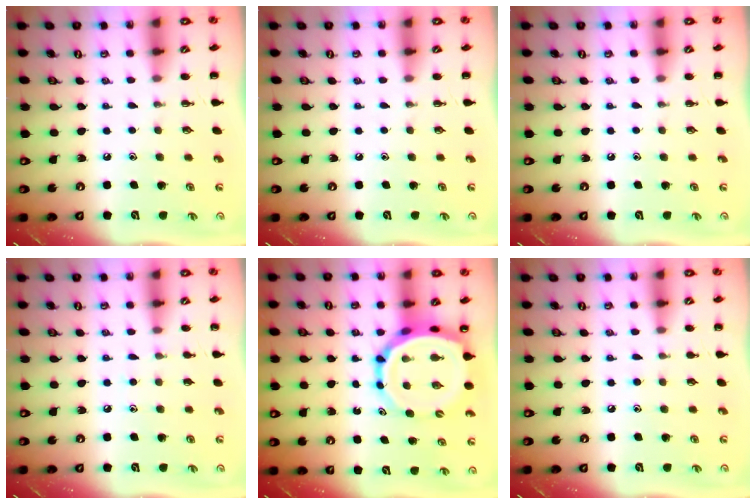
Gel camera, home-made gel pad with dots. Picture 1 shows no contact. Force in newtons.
{"total": 0.0}
{"total": 0.0}
{"total": 5.5, "press": 5.2, "slide": 1.8}
{"total": 10.8, "press": 10.4, "slide": 3.0}
{"total": 4.9, "press": 4.6, "slide": 1.7}